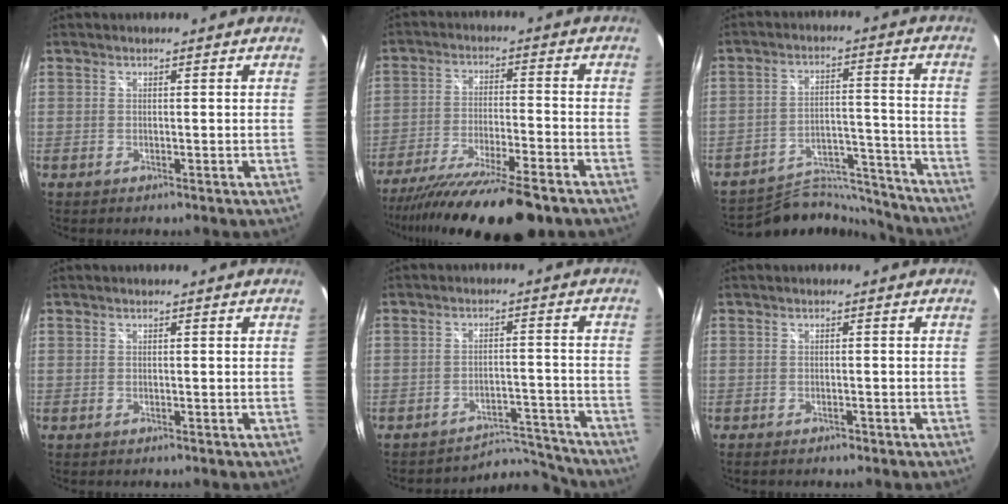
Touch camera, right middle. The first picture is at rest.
{"total": 19.0, "force": [-15.5, 2.0, 10.8], "torque": [-0.207, -0.048, -0.253]}
{"total": 14.1, "force": [-13.8, 2.4, 2.0], "torque": [-0.038, 0.024, -0.204]}
{"total": 0.0}
{"total": 7.7, "force": [-7.6, 0.7, -1.2], "torque": [0.012, 0.022, -0.111]}
{"total": 2.1, "force": [-1.7, 0.8, 0.9], "torque": [-0.017, -0.010, -0.027]}